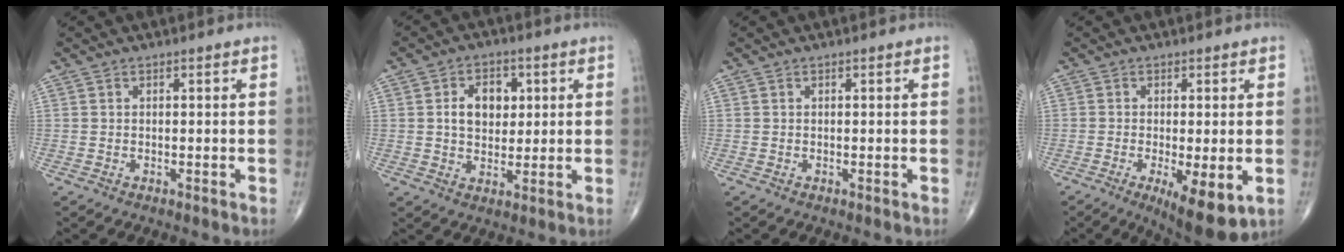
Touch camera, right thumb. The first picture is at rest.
{"total": 7.6, "force": [1.6, 5.4, 5.1], "torque": [-0.051, -0.003, 0.025]}
{"total": 0.0}
{"total": 9.6, "force": [-3.0, 2.9, 8.6], "torque": [-0.130, -0.022, -0.042]}